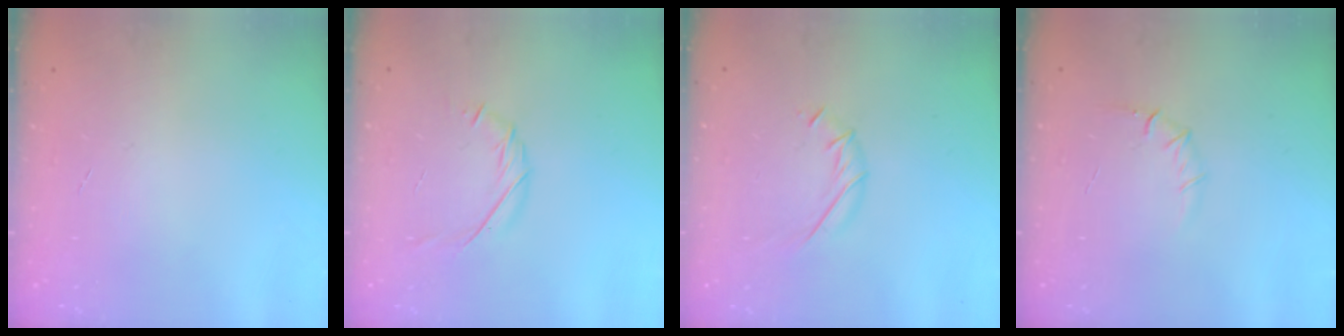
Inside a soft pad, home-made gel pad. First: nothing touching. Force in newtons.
{"total": 4.1, "press": 4.0, "slide": 1.1}
{"total": 6.0, "press": 6.0, "slide": 0.4}
{"total": 6.1, "press": 5.7, "slide": 2.1}